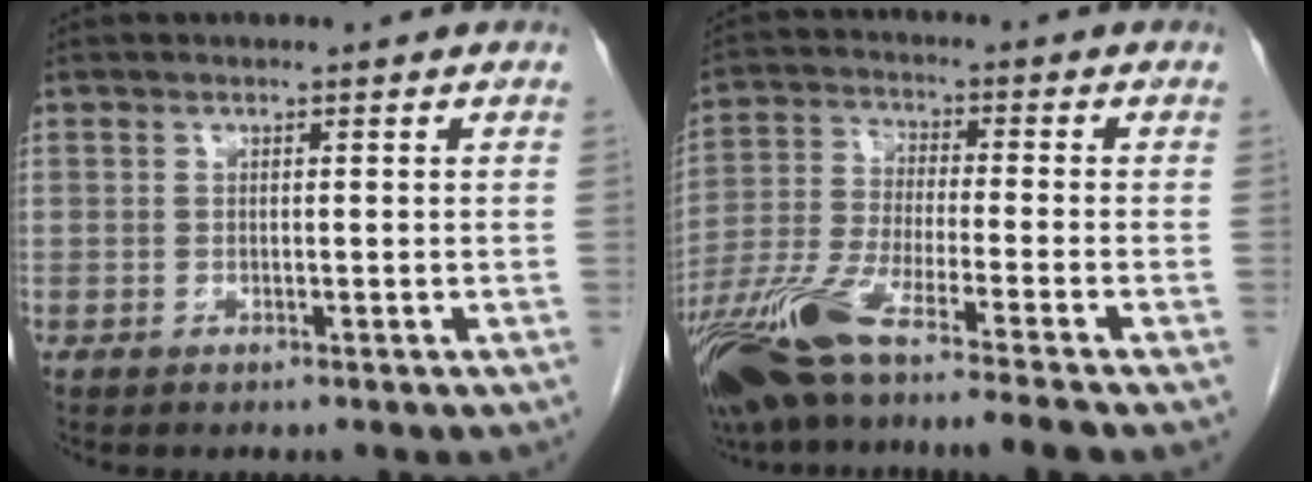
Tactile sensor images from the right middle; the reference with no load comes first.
{"total": 15.2, "force": [-11.1, -0.4, 10.4], "torque": [-0.218, -0.043, -0.202]}